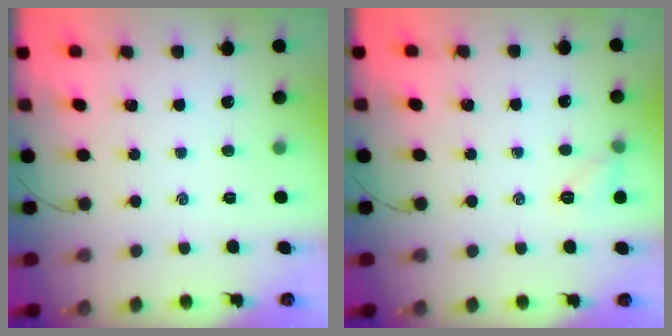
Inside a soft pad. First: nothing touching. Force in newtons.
{"total": 6.0, "press": 5.7, "slide": 1.8}